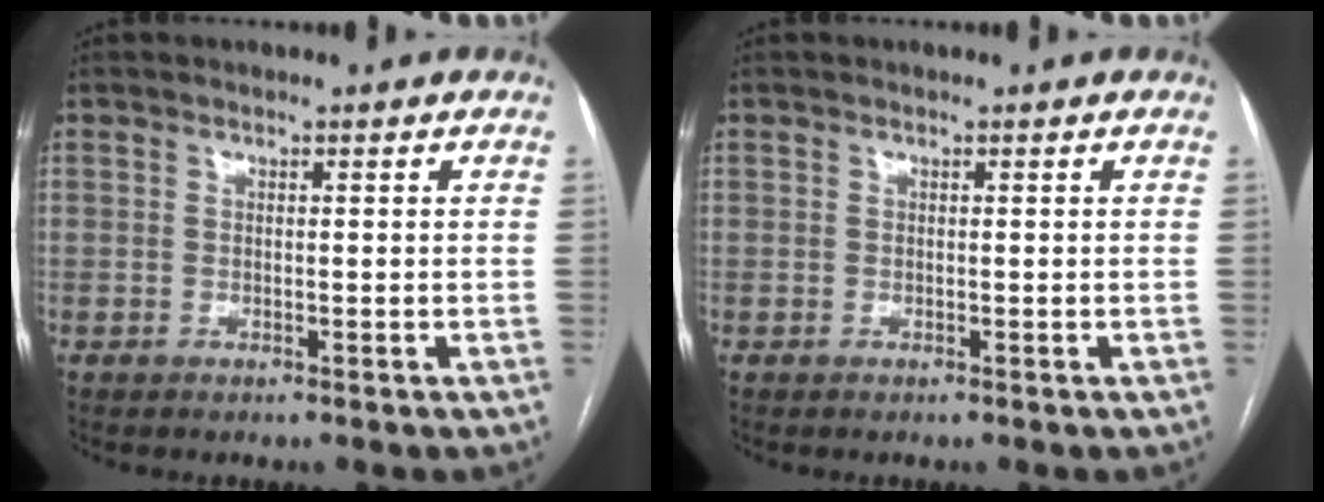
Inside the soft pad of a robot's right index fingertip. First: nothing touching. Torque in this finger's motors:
{"motor_torque": [0.00, 0.00, 0.00, 0.01]}